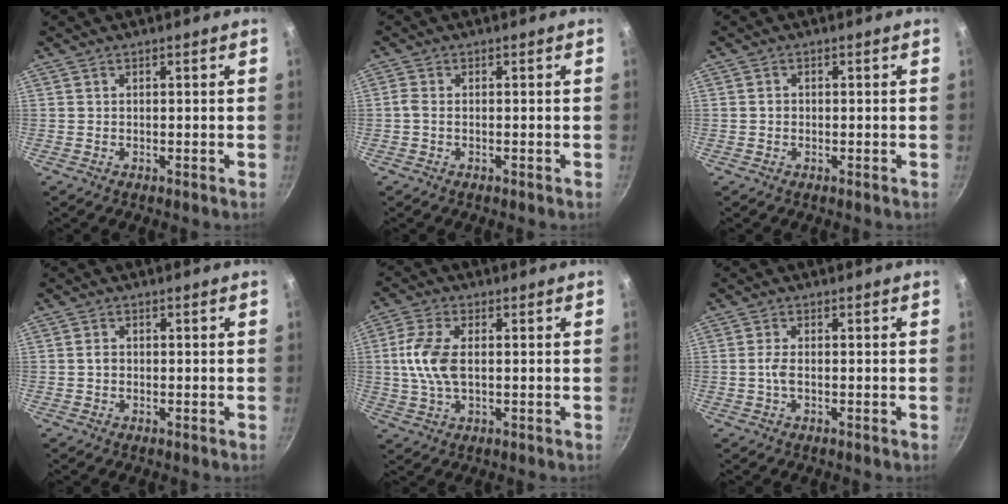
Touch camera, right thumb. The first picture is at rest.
{"total": 1.4, "force": [-0.5, 0.7, 1.1], "torque": [-0.034, 0.003, -0.015]}
{"total": 1.0, "force": [-0.1, 0.9, 0.4], "torque": [-0.005, 0.005, -0.002]}
{"total": 1.5, "force": [-0.2, 1.2, 0.9], "torque": [-0.012, 0.006, -0.002]}
{"total": 8.8, "force": [0.5, 4.6, 7.4], "torque": [-0.156, 0.006, 0.006]}
{"total": 2.2, "force": [-0.3, 0.9, 2.0], "torque": [-0.048, 0.002, -0.009]}